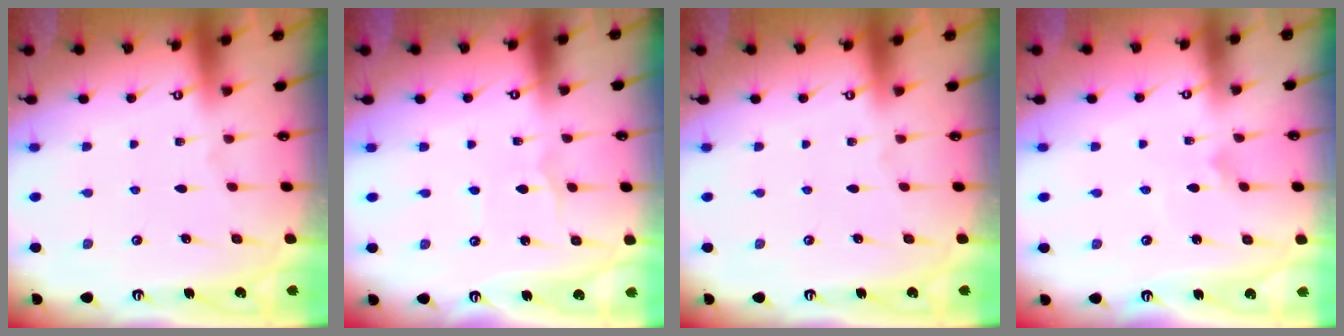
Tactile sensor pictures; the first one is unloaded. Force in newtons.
{"total": 1.1, "press": 1.1, "slide": 0.2}
{"total": 0.0}
{"total": 1.7, "press": 1.7, "slide": 0.1}